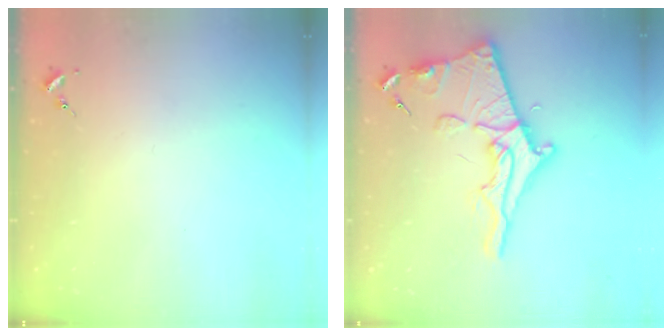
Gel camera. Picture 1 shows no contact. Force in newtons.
{"total": 17.4, "press": 17.4, "slide": 1.3}